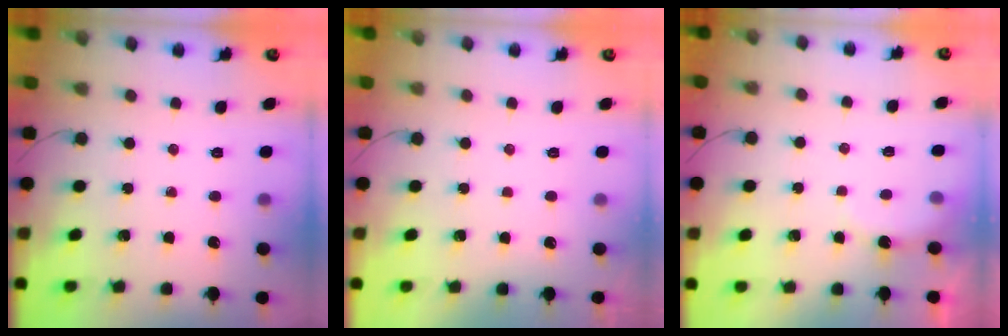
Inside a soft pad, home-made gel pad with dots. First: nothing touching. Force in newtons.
{"total": 3.0, "press": 3.0, "slide": 0.1}
{"total": 3.0, "press": 2.9, "slide": 0.7}